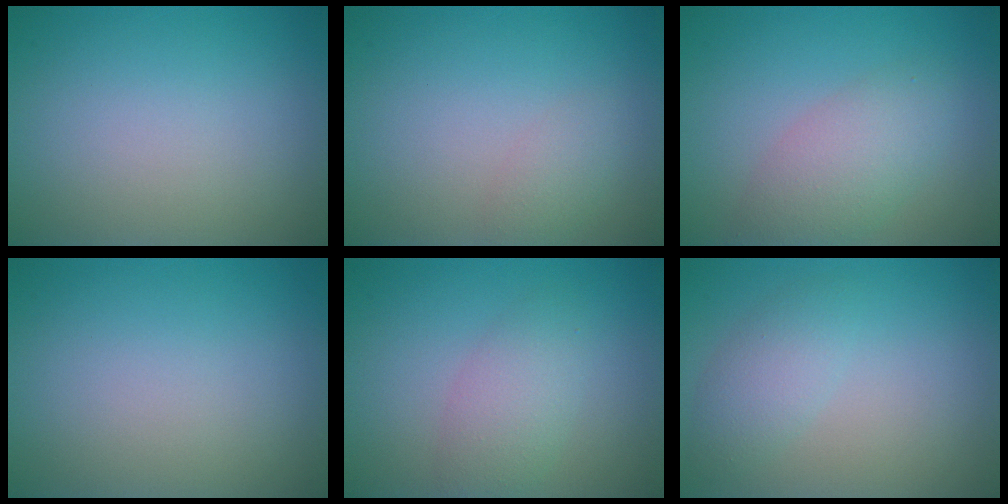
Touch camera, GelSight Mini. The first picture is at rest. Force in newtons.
{"total": 1.4, "press": 1.4, "slide": 0.1}
{"total": 4.0, "press": 4.0, "slide": 0.0}
{"total": 0.0}
{"total": 2.9, "press": 2.9, "slide": 0.1}
{"total": 2.4, "press": 2.4, "slide": 0.2}